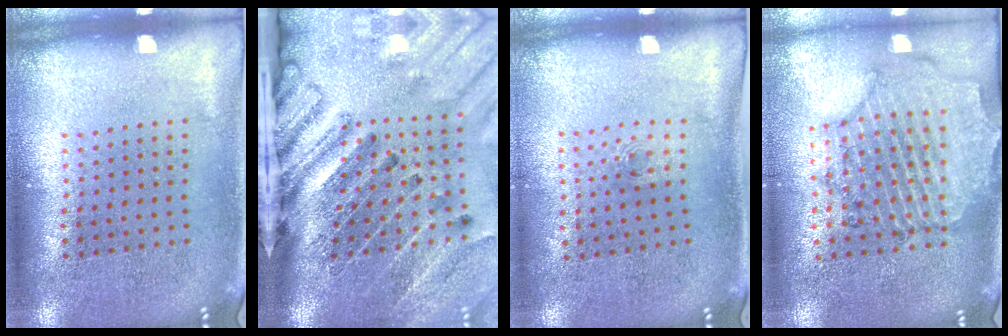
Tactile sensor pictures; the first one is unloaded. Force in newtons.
{"total": 4.5, "press": 3.3, "slide": 3.0}
{"total": 0.6, "press": 0.3, "slide": 0.5}
{"total": 1.6, "press": 1.6, "slide": 0.3}